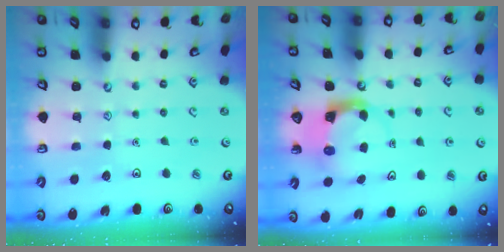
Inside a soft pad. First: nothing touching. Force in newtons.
{"total": 3.9, "press": 3.8, "slide": 0.6}